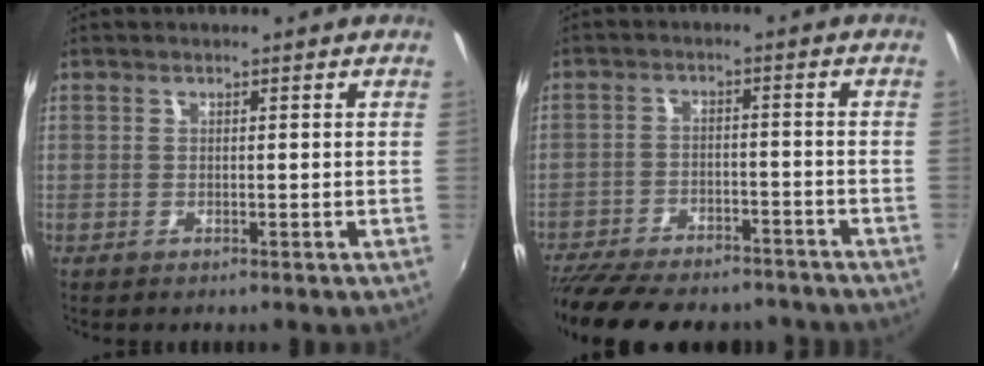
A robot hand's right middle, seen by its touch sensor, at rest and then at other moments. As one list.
[{"total": 19.2, "force": [-16.0, 6.4, 8.5], "torque": [-0.184, -0.025, -0.228]}]